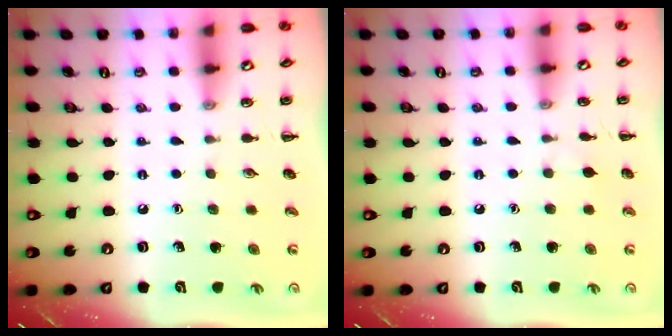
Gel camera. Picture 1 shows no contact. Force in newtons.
{"total": 4.0, "press": 3.8, "slide": 1.4}